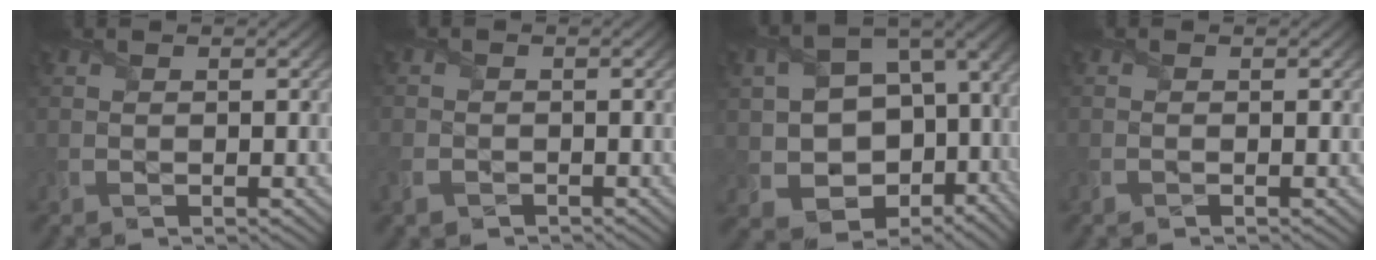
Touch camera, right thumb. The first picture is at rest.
{"total": 2.5, "force": [-1.6, 1.7, 0.8], "torque": [-0.033, -0.008, -0.040]}
{"total": 12.9, "force": [-3.3, 9.5, 8.1], "torque": [-0.158, -0.042, -0.047]}
{"total": 0.7, "force": [-0.4, 0.2, 0.5], "torque": [-0.011, -0.001, -0.009]}